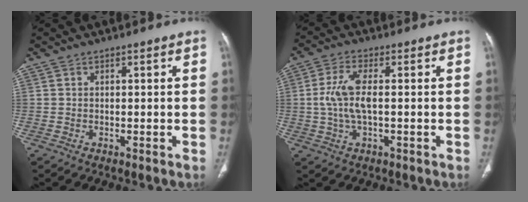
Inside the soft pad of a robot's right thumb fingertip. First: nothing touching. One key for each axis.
{"total": 7.0, "fx": 0.0, "fy": 2.5, "fz": 6.5, "tx": -0.160, "ty": 0.009, "tz": -0.001}